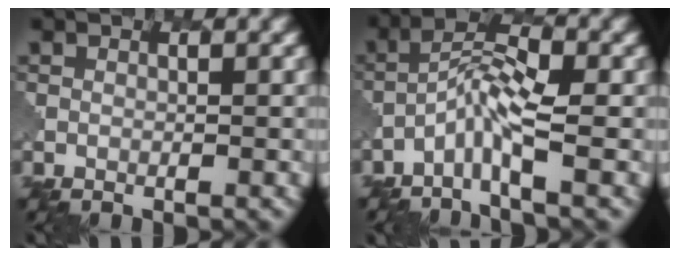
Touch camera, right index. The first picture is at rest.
{"total": 3.5, "force": [-1.7, 0.5, 3.0], "torque": [-0.062, 0.013, -0.041]}